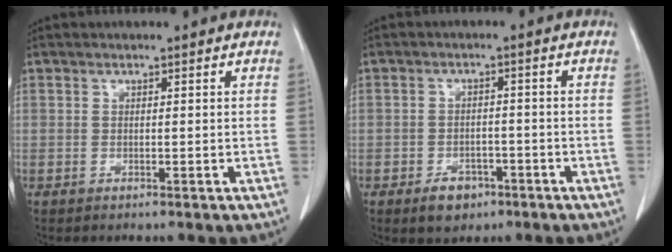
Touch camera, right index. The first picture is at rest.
{"total": 5.1, "force": [-3.0, 3.4, 2.3], "torque": [-0.035, 0.004, -0.038]}